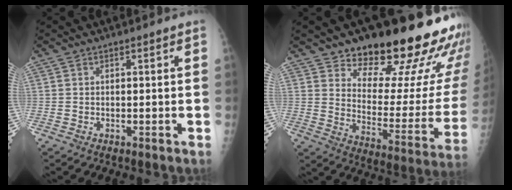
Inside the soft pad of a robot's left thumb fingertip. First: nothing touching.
{"total": 24.0, "force": [17.9, 7.9, 13.9], "torque": [-0.154, -0.125, 0.240]}